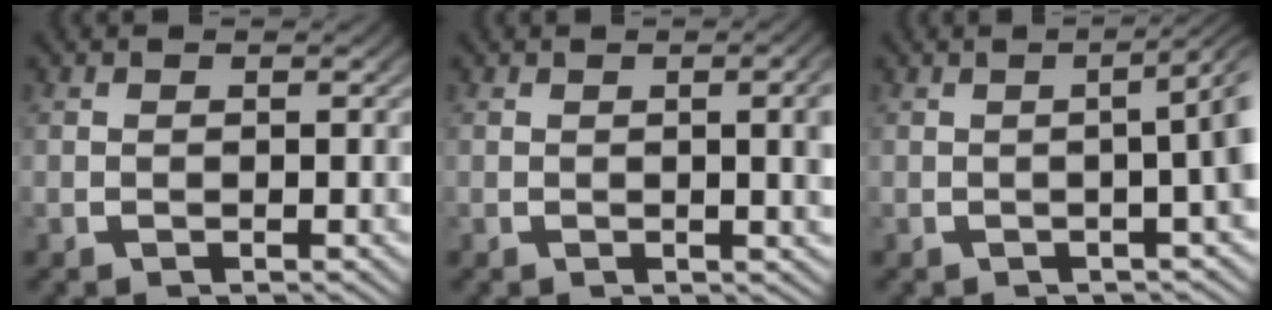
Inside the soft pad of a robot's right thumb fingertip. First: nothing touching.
{"total": 3.0, "force": [0.2, 0.7, 2.9], "torque": [-0.030, 0.002, 0.003]}
{"total": 4.6, "force": [0.8, 1.6, 4.2], "torque": [-0.045, 0.018, 0.003]}